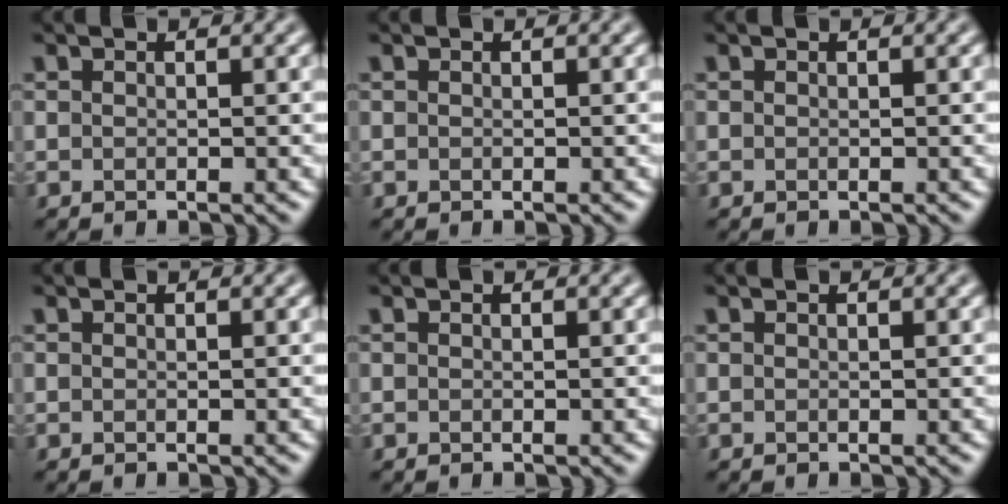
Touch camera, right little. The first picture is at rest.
{"total": 0.0}
{"total": 0.0}
{"total": 0.0}
{"total": 0.0}
{"total": 0.0}